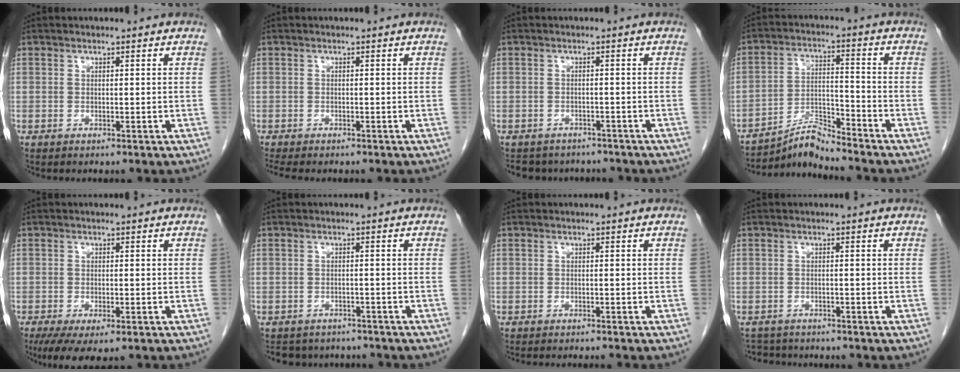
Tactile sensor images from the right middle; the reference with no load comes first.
{"total": 3.9, "force": [-3.3, 0.9, 1.8], "torque": [-0.023, -0.009, -0.048]}
{"total": 7.6, "force": [-6.9, 3.1, 1.1], "torque": [-0.019, 0.004, -0.083]}
{"total": 6.3, "force": [-6.1, -1.0, 0.7], "torque": [-0.022, 0.004, -0.111]}
{"total": 6.9, "force": [-4.4, 2.2, 4.8], "torque": [-0.073, -0.019, -0.069]}
{"total": 7.3, "force": [-6.6, 2.9, 1.0], "torque": [-0.016, 0.004, -0.081]}
{"total": 4.1, "force": [-3.7, 0.1, 1.7], "torque": [-0.014, -0.004, -0.051]}
{"total": 3.8, "force": [-3.6, 1.1, 0.0], "torque": [0.001, -0.006, -0.056]}